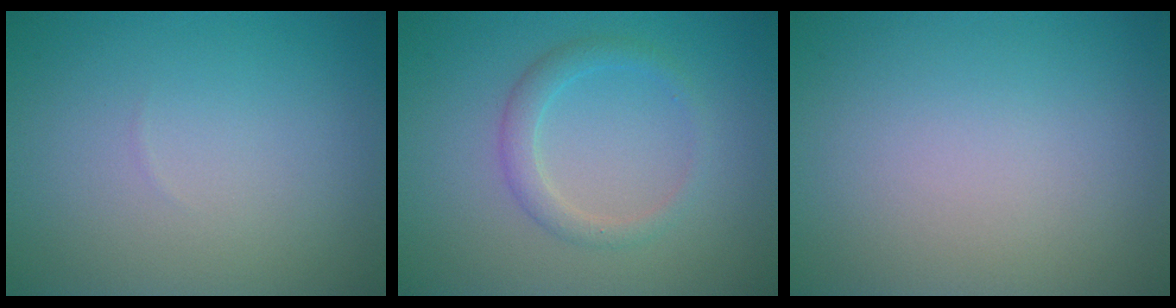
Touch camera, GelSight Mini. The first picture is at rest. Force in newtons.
{"total": 2.1, "press": 2.1, "slide": 0.1}
{"total": 0.0}